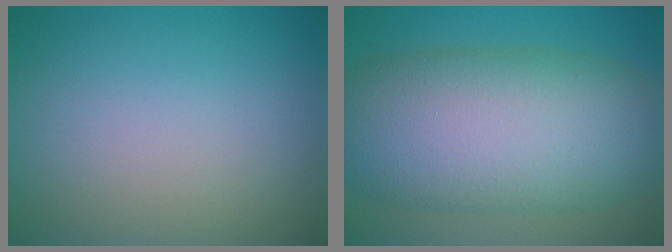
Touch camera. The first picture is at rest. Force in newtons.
{"total": 13.1, "press": 13.1, "slide": 0.5}